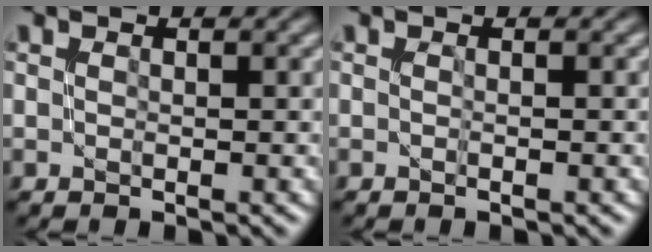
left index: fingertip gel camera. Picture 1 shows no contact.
{"total": 0.5, "force": [-0.1, -0.1, 0.5], "torque": [-0.009, -0.003, -0.005]}